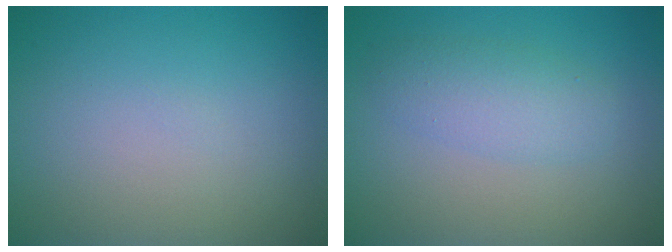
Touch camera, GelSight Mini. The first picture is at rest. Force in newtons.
{"total": 3.0, "press": 3.0, "slide": 0.1}